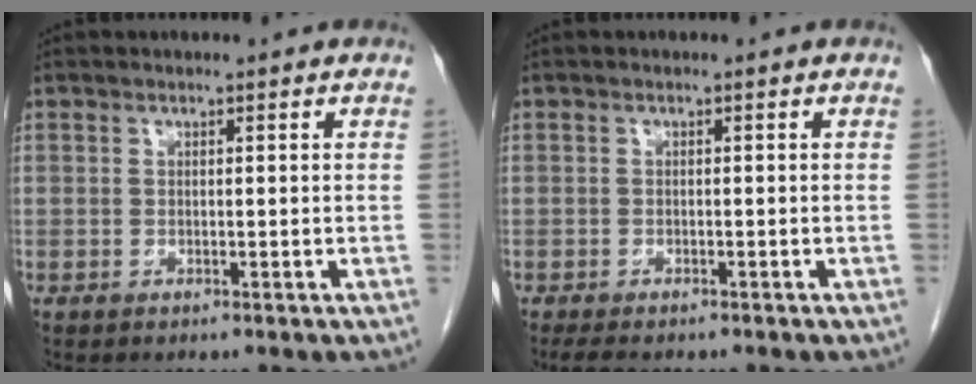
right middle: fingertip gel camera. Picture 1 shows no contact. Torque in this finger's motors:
{"motor_torque": [0.15, -0.02, 0.00, 0.01]}